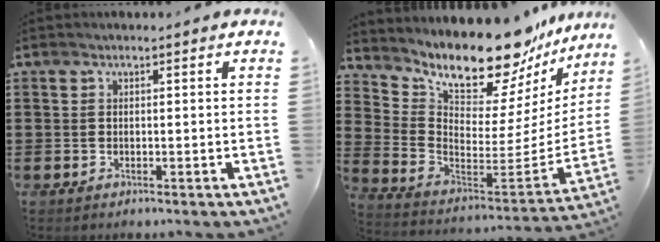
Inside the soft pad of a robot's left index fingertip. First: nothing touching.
{"total": 13.4, "force": [11.9, 3.1, 5.3], "torque": [-0.106, -0.105, 0.198]}